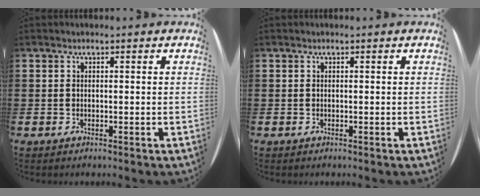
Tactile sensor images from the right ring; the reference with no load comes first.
{"total": 0.0}